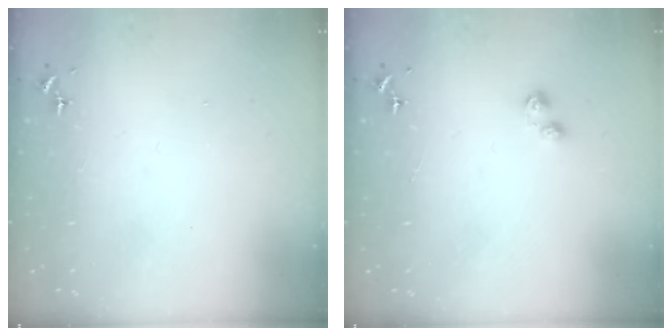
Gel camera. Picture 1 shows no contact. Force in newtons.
{"total": 3.8, "press": 3.8, "slide": 0.4}